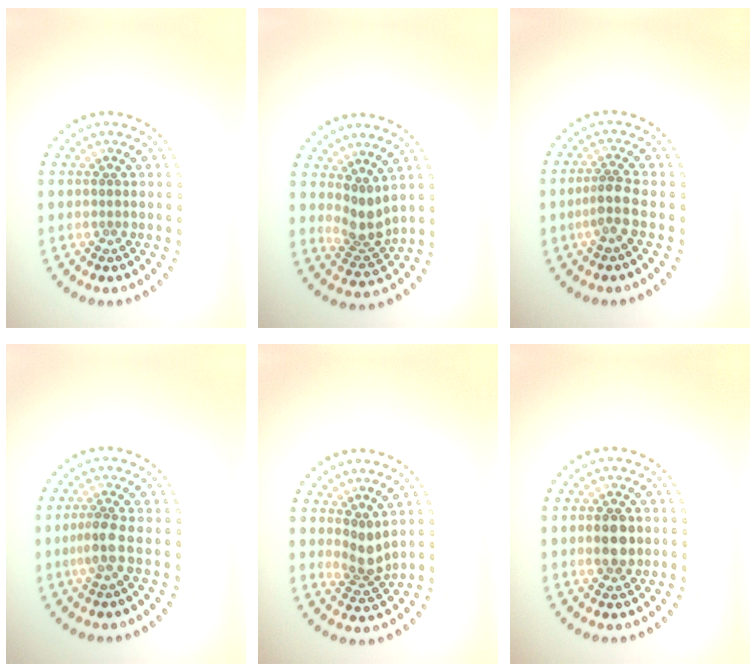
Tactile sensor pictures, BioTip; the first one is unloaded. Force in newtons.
{"total": 2.7, "press": 2.1, "slide": 1.8}
{"total": 2.2, "press": 1.7, "slide": 1.4}
{"total": 2.1, "press": 1.7, "slide": 1.2}
{"total": 2.4, "press": 1.8, "slide": 1.6}
{"total": 2.5, "press": 2.5, "slide": 0.2}